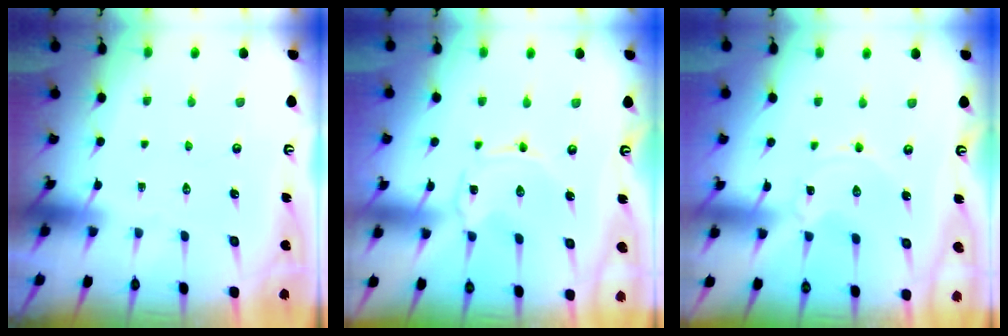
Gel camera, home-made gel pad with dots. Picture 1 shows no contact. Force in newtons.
{"total": 0.0}
{"total": 0.0}